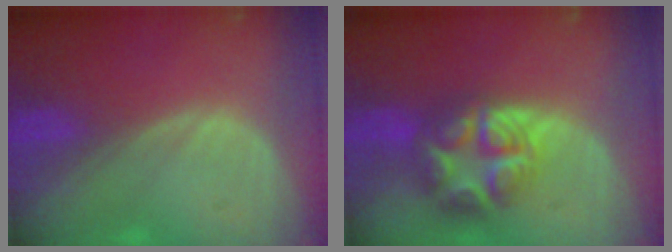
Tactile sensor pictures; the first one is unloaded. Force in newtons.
{"total": 8.6, "press": 8.5, "slide": 0.7}